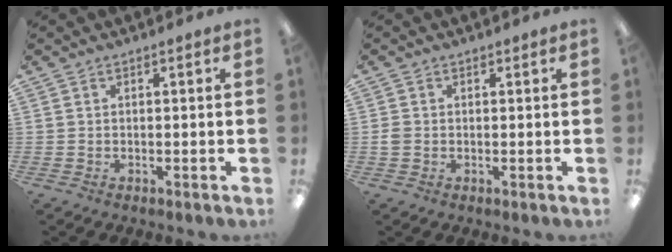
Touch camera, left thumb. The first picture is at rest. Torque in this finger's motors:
{"motor_torque": [-0.16, 0.13, 0.17, -0.04, 0.00]}